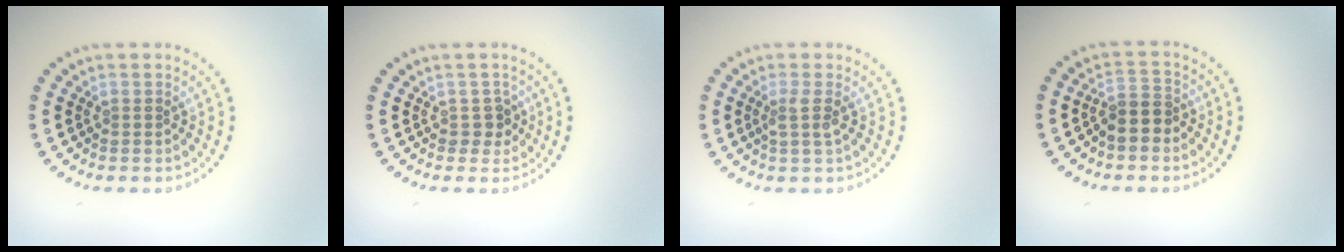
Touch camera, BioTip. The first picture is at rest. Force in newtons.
{"total": 1.4, "press": 1.3, "slide": 0.7}
{"total": 1.6, "press": 1.2, "slide": 1.1}
{"total": 2.6, "press": 2.3, "slide": 1.3}